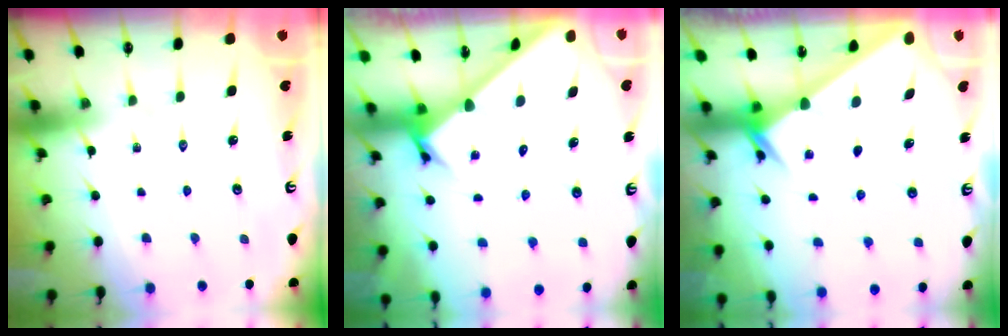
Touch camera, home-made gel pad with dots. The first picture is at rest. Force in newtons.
{"total": 2.8, "press": 2.8, "slide": 0.2}
{"total": 1.9, "press": 1.9, "slide": 0.2}